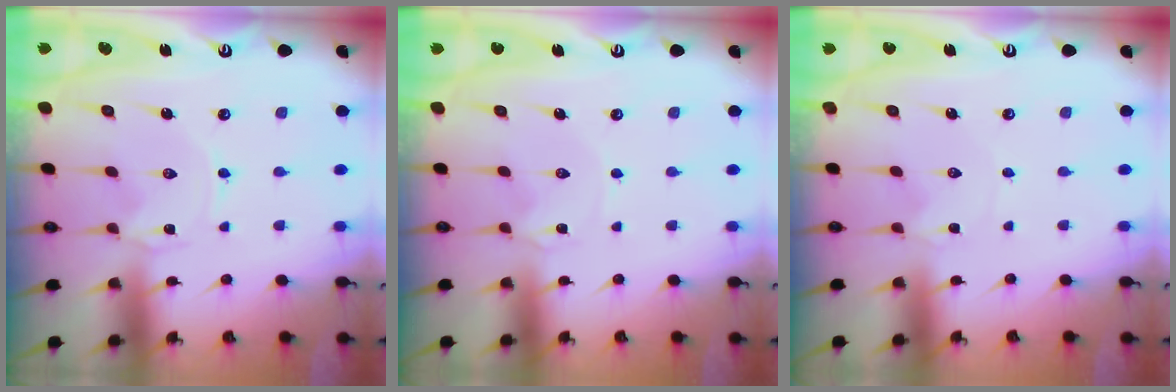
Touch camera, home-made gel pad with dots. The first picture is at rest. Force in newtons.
{"total": 0.7, "press": 0.6, "slide": 0.3}
{"total": 0.0}